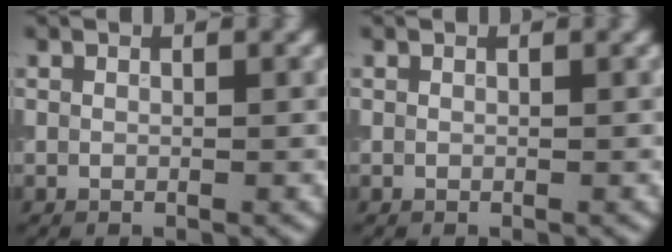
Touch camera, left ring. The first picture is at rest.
{"total": 0.0}